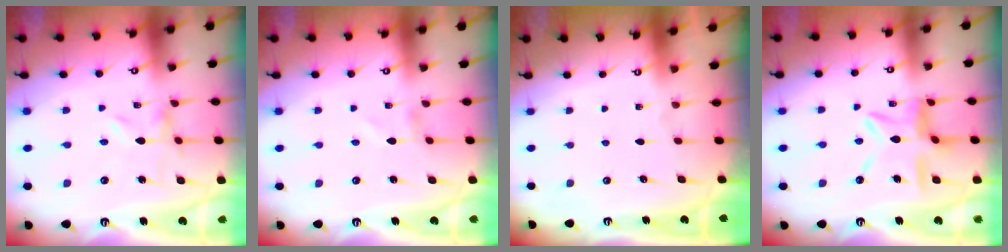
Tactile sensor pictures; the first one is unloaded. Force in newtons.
{"total": 0.9, "press": 0.8, "slide": 0.1}
{"total": 0.0}
{"total": 11.3, "press": 11.3, "slide": 1.0}